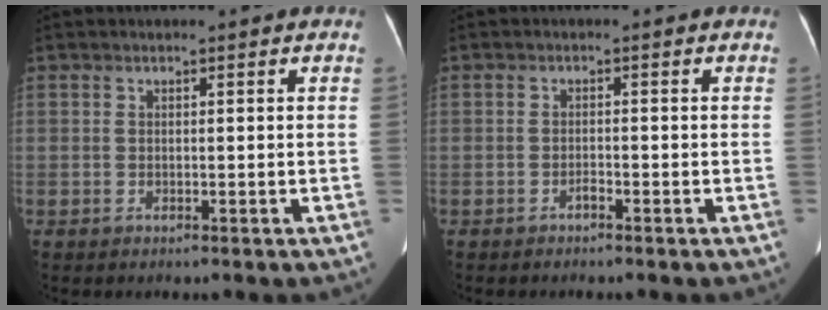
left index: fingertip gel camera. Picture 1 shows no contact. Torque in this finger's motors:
{"motor_torque": [0.04, 0.04, 0.00, 0.01]}